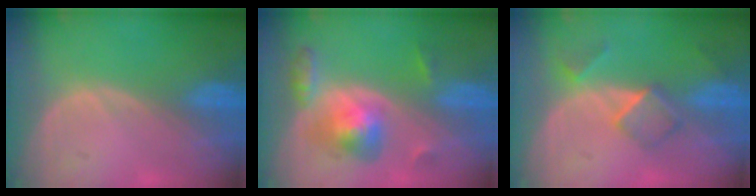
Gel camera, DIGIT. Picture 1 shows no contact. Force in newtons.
{"total": 6.1, "press": 6.1, "slide": 0.3}
{"total": 5.2, "press": 4.5, "slide": 2.7}